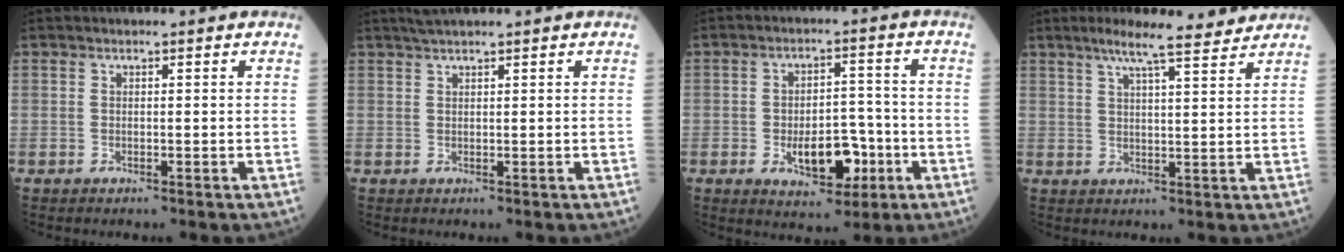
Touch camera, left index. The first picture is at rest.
{"total": 2.2, "force": [1.9, -0.5, 1.1], "torque": [-0.016, 0.014, 0.039]}
{"total": 8.1, "force": [-2.9, 4.3, 6.3], "torque": [-0.096, 0.009, -0.044]}
{"total": 8.8, "force": [7.3, 0.4, 4.8], "torque": [-0.072, 0.011, 0.100]}